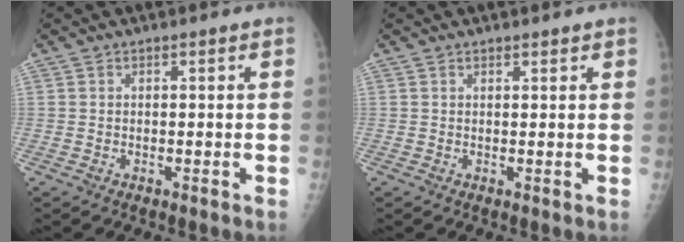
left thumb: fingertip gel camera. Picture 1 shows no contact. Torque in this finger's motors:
{"motor_torque": [-0.40, 0.09, -0.17, -0.06, -0.02]}